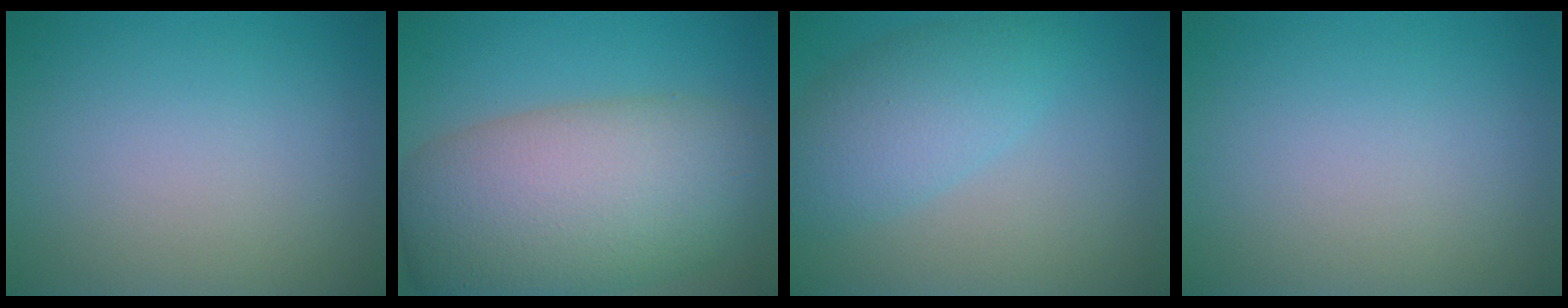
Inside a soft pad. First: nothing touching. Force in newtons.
{"total": 11.8, "press": 11.8, "slide": 0.5}
{"total": 4.8, "press": 4.8, "slide": 0.3}
{"total": 0.0}